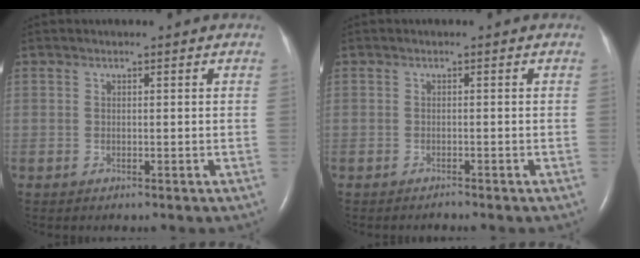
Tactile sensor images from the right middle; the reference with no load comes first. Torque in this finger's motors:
{"motor_torque": [0.01, -0.09, 0.00, 0.01]}